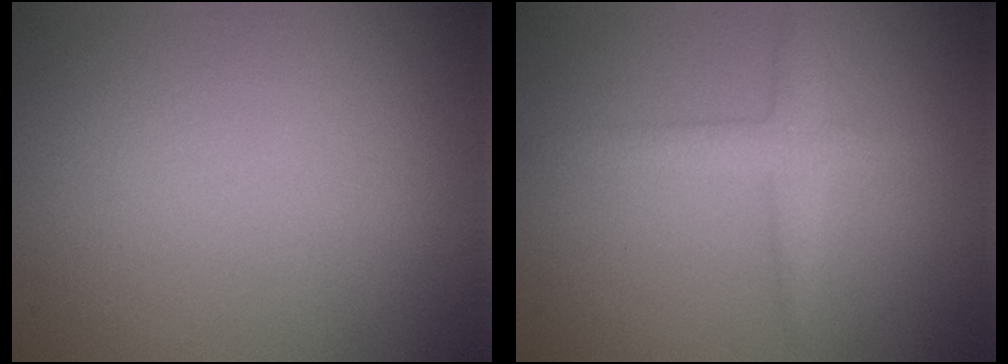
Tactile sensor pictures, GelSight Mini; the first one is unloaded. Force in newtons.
{"total": 2.2, "press": 2.2, "slide": 0.0}